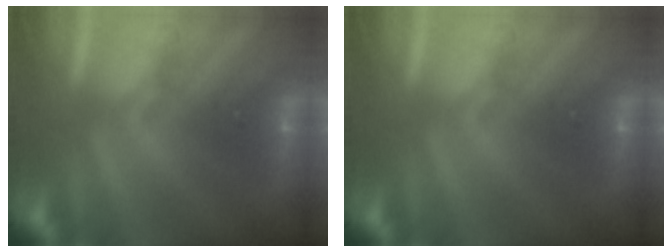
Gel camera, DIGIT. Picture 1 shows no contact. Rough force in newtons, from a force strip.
{"total": 0.0}